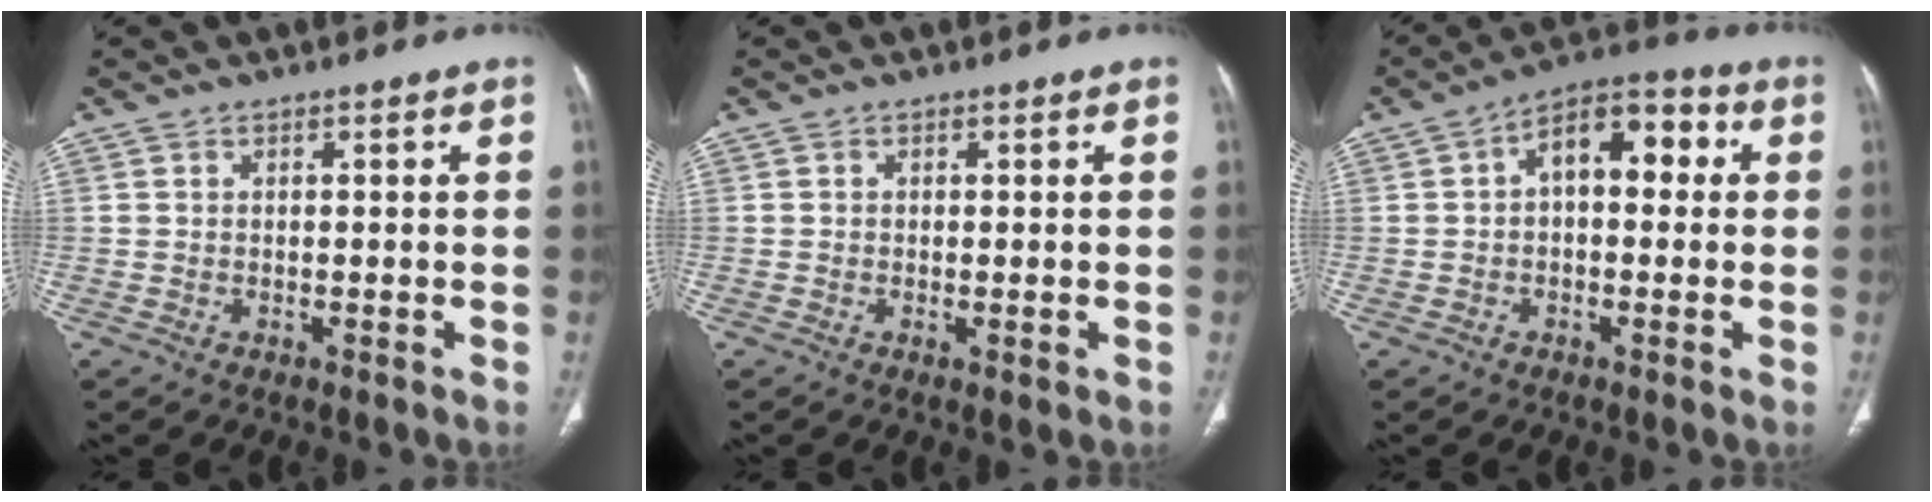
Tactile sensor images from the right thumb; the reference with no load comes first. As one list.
[{"total": 0.8, "force": [-0.1, 0.3, 0.7], "torque": [-0.017, -0.004, -0.003]}, {"total": 10.7, "force": [1.7, 6.0, 8.6], "torque": [-0.101, 0.035, 0.015]}]